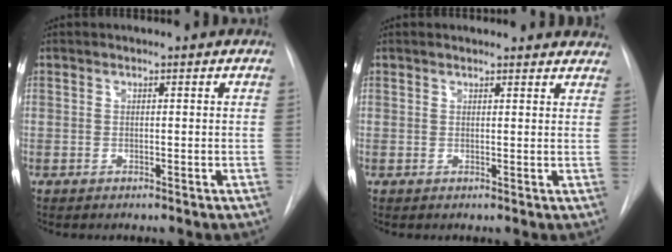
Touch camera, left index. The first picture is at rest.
{"total": 10.4, "force": [9.9, 2.3, 2.2], "torque": [0.000, 0.006, 0.091]}